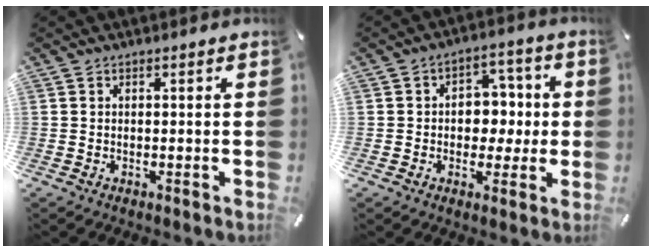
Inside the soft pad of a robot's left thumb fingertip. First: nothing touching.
{"total": 7.5, "force": [-0.8, 6.6, 3.5], "torque": [-0.038, 0.008, -0.015]}